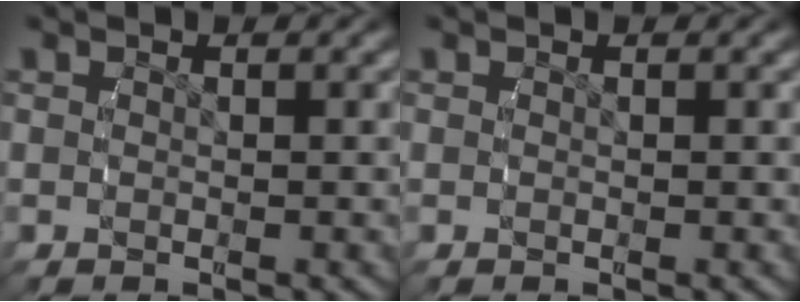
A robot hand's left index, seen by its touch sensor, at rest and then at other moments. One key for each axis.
{"total": 0.0}